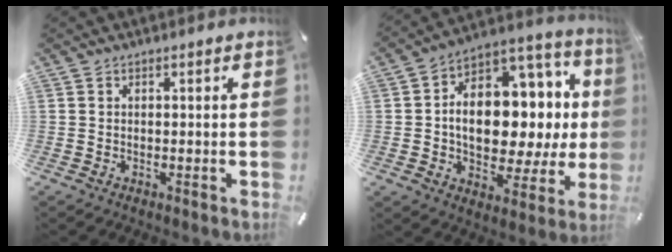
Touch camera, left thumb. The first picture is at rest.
{"total": 16.4, "force": [0.2, 11.3, 11.9], "torque": [-0.186, -0.021, 0.008]}